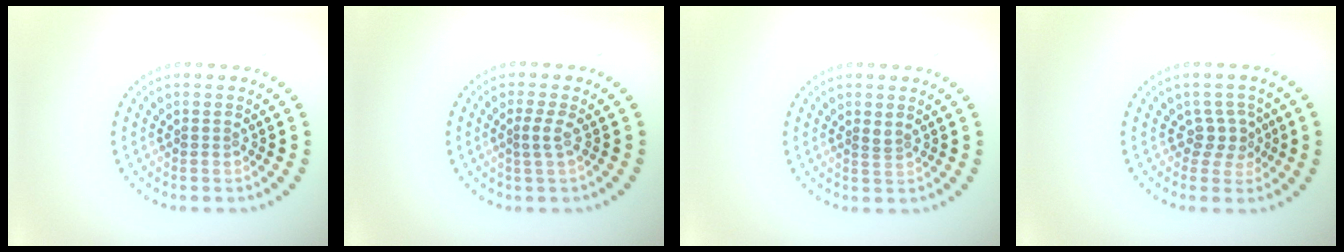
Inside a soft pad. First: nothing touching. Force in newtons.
{"total": 1.1, "press": 0.8, "slide": 0.8}
{"total": 0.9, "press": 0.6, "slide": 0.7}
{"total": 2.0, "press": 1.6, "slide": 1.3}